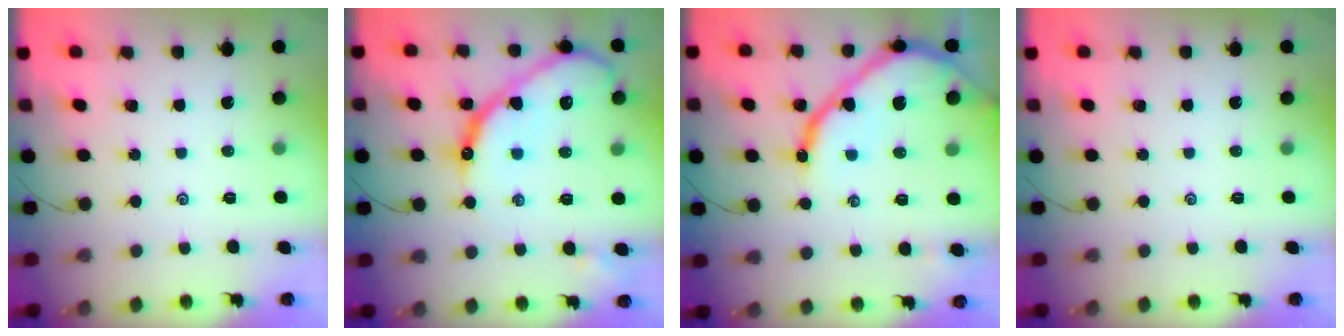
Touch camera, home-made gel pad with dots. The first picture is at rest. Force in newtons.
{"total": 19.8, "press": 19.7, "slide": 1.6}
{"total": 16.4, "press": 16.3, "slide": 1.4}
{"total": 0.0}